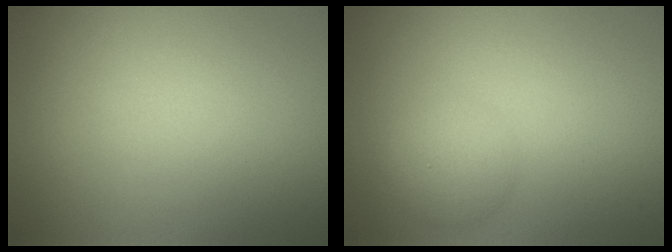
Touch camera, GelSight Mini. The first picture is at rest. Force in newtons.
{"total": 2.9, "press": 2.9, "slide": 0.1}